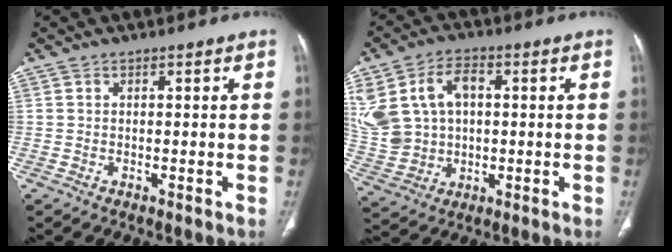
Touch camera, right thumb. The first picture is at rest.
{"total": 17.3, "force": [3.3, 13.0, 10.9], "torque": [-0.242, 0.022, 0.081]}